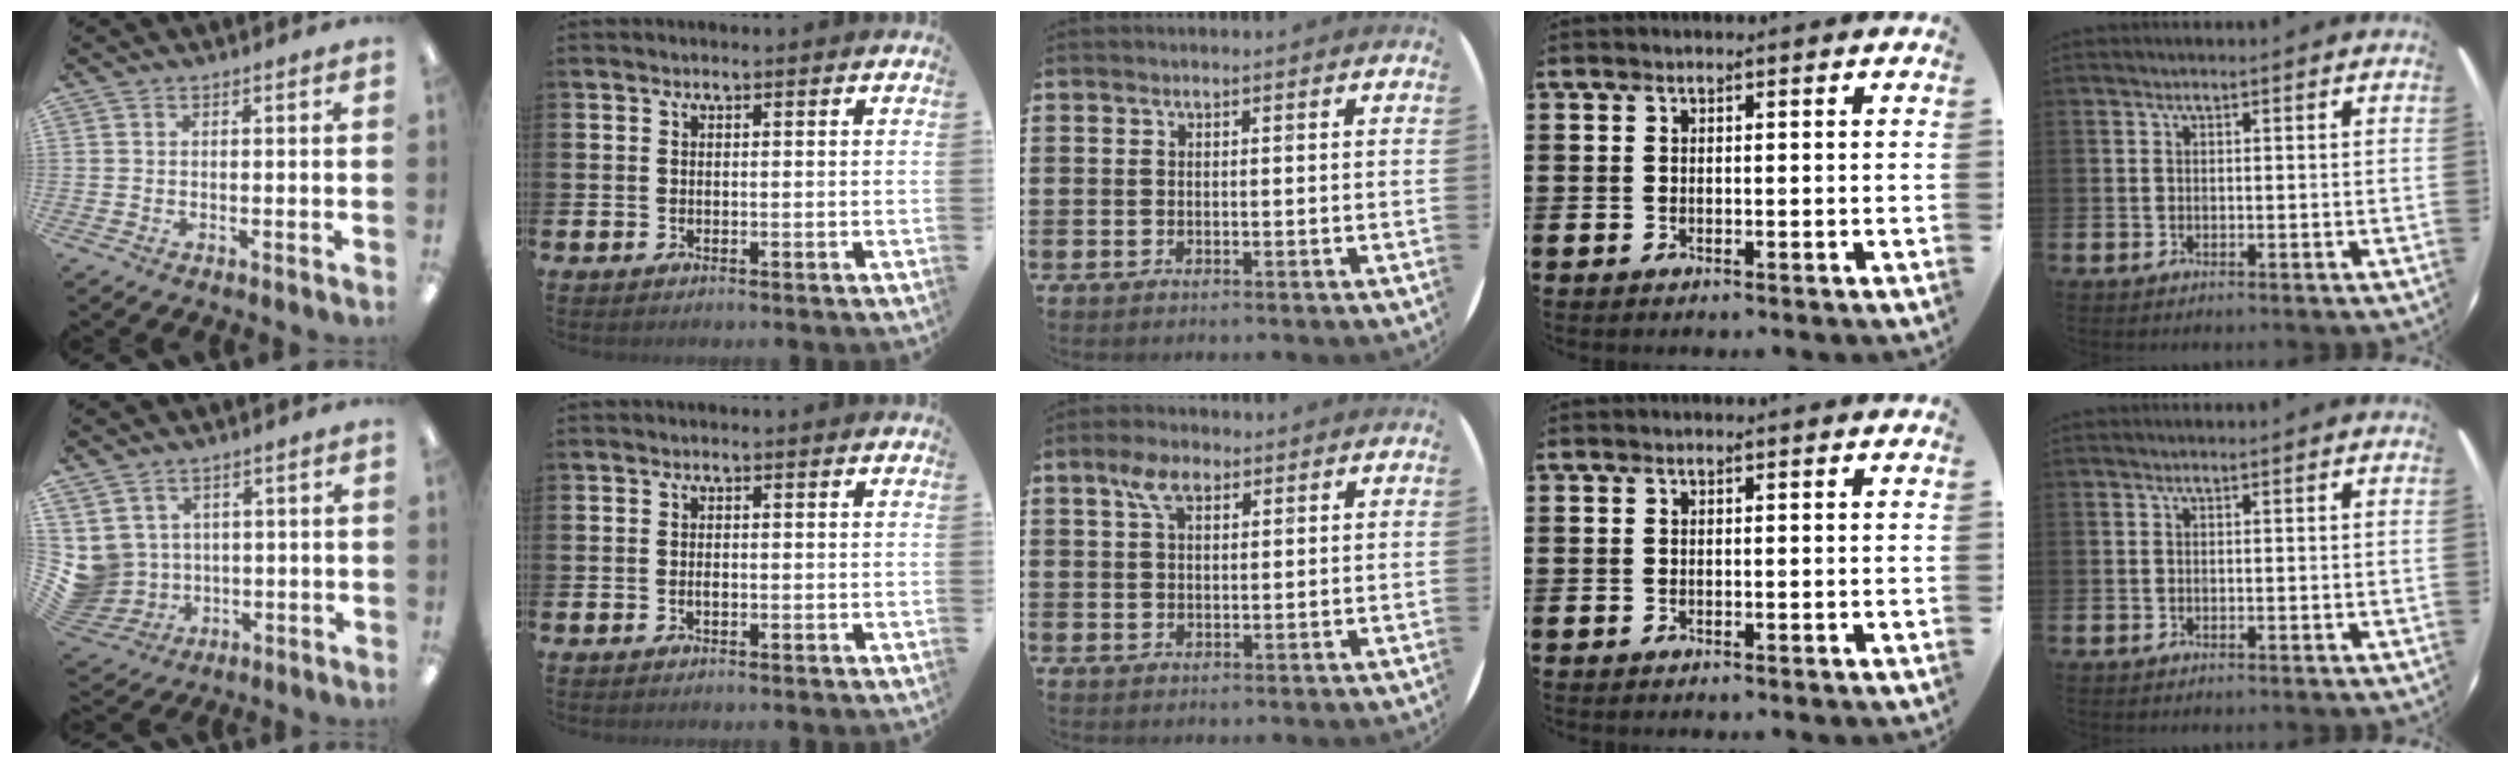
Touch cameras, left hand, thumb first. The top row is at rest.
{"thumb": {"total": 6.5, "force": [2.2, 6.1, 0.9], "torque": [-0.064, -0.020, 0.050]}, "index": {"total": 0.8, "force": [-0.2, 0.4, 0.6], "torque": [-0.012, 0.000, -0.005]}, "middle": {"total": 4.3, "force": [2.7, 2.1, 2.6], "torque": [-0.050, 0.006, 0.046]}}